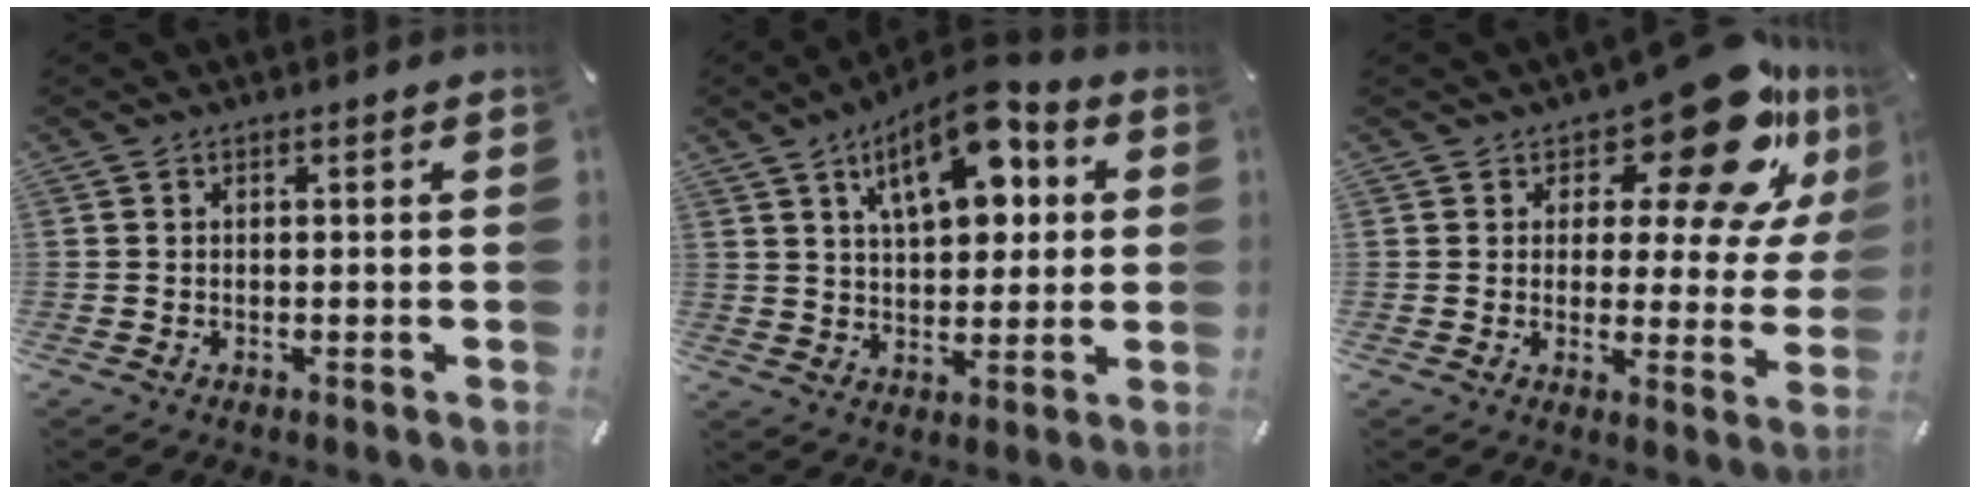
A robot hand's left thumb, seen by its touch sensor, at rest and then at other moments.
{"total": 14.7, "force": [6.5, 7.7, 10.7], "torque": [-0.157, -0.017, 0.110]}
{"total": 17.9, "force": [11.6, 7.1, 11.6], "torque": [-0.158, -0.083, 0.190]}